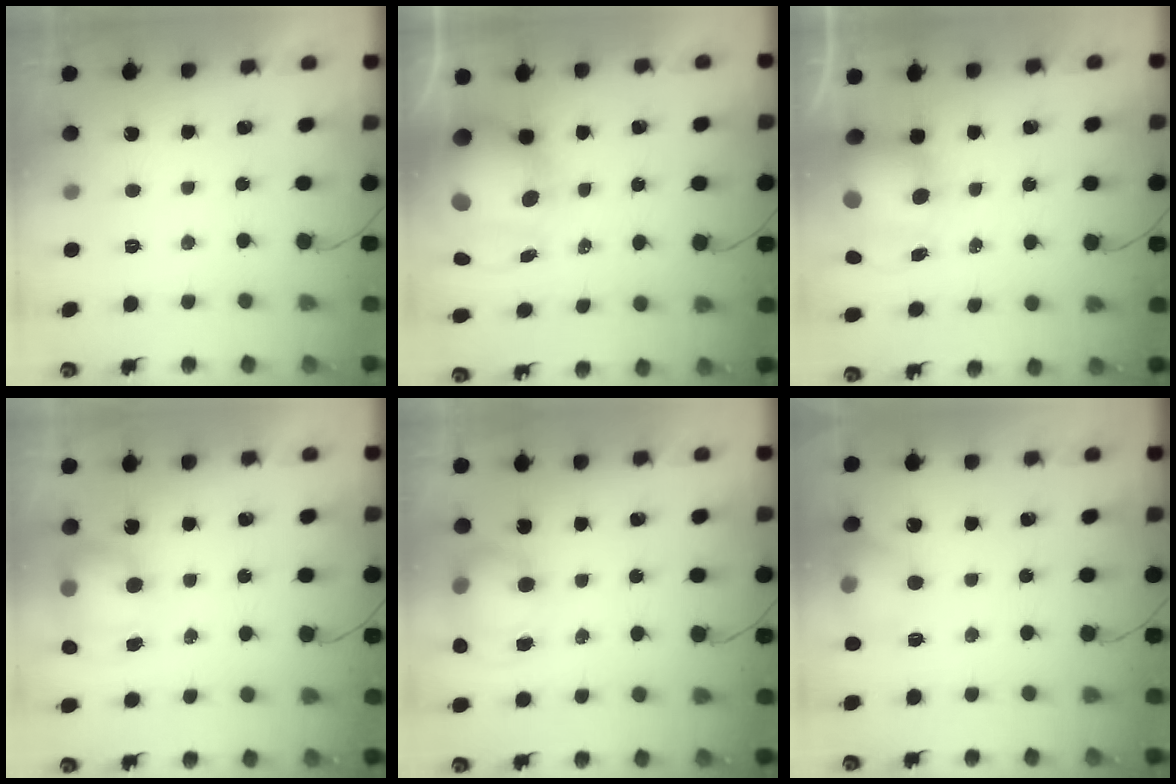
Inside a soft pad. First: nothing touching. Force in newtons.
{"total": 15.6, "press": 15.3, "slide": 3.2}
{"total": 11.3, "press": 10.9, "slide": 2.9}
{"total": 7.6, "press": 7.6, "slide": 0.7}
{"total": 8.6, "press": 8.5, "slide": 0.7}
{"total": 11.4, "press": 11.3, "slide": 1.5}